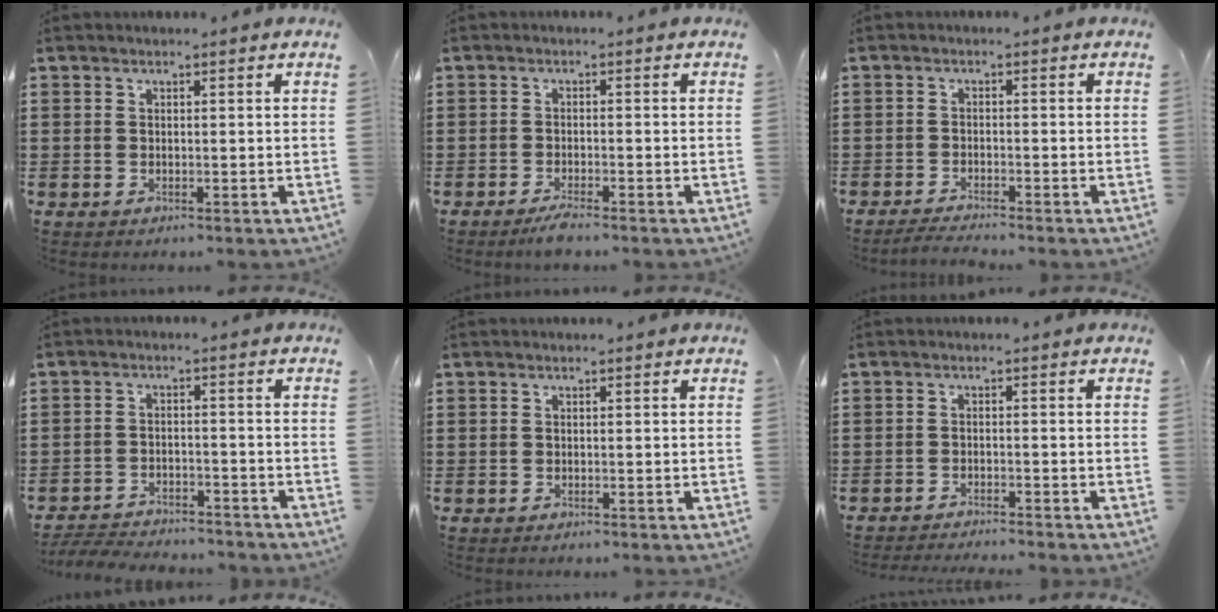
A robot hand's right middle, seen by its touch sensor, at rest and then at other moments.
{"total": 2.0, "force": [-1.6, 0.0, 1.1], "torque": [-0.018, 0.003, -0.030]}
{"total": 2.0, "force": [-2.0, -0.1, 0.5], "torque": [-0.009, 0.002, -0.039]}
{"total": 4.3, "force": [-4.2, 0.5, 0.4], "torque": [-0.015, 0.003, -0.091]}
{"total": 0.0}
{"total": 1.9, "force": [-1.9, -0.2, 0.2], "torque": [-0.004, 0.003, -0.040]}